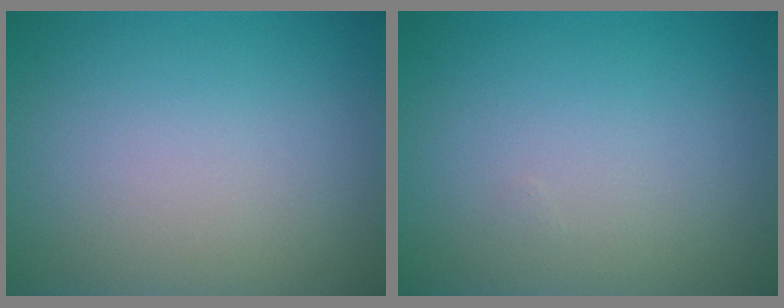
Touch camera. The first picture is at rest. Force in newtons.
{"total": 0.0}